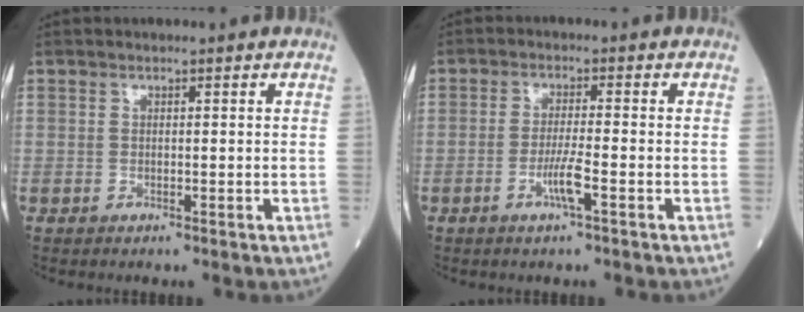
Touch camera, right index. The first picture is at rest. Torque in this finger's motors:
{"motor_torque": [0.72, -0.31, 0.34, 0.11]}